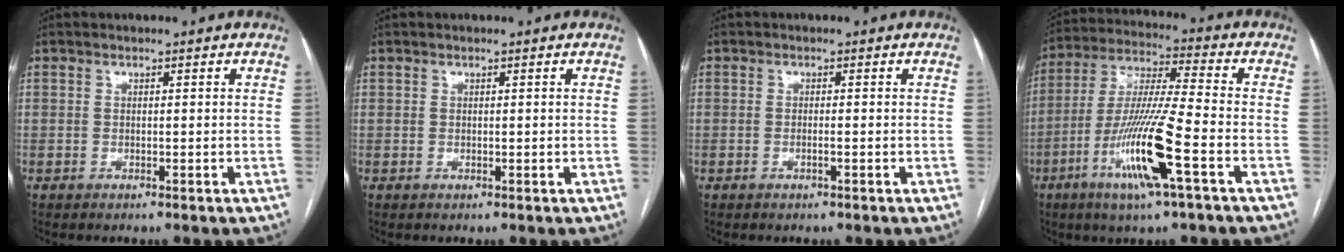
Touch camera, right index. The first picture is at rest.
{"total": 0.0}
{"total": 0.8, "force": [-0.4, 0.0, 0.8], "torque": [-0.016, 0.000, -0.006]}
{"total": 14.9, "force": [-6.0, 0.1, 13.6], "torque": [-0.276, -0.016, -0.115]}